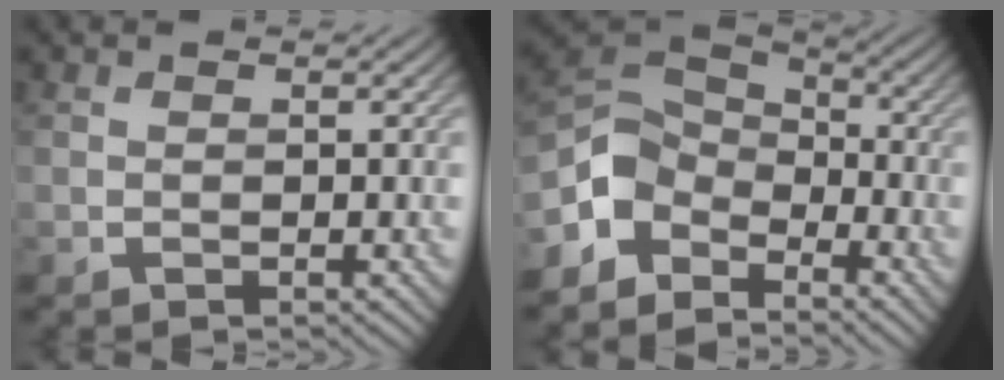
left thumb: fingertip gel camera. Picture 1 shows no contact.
{"total": 7.0, "force": [-4.0, 4.7, 3.3], "torque": [-0.069, 0.005, -0.101]}